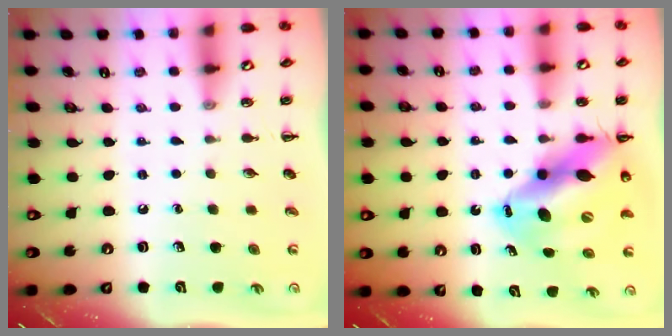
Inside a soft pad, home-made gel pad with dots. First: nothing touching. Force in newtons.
{"total": 16.7, "press": 16.0, "slide": 5.0}